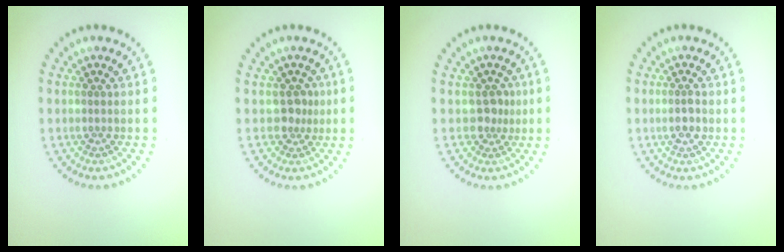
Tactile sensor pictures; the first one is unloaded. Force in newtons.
{"total": 1.7, "press": 1.3, "slide": 1.1}
{"total": 1.7, "press": 1.4, "slide": 1.1}
{"total": 1.0, "press": 1.0, "slide": 0.1}